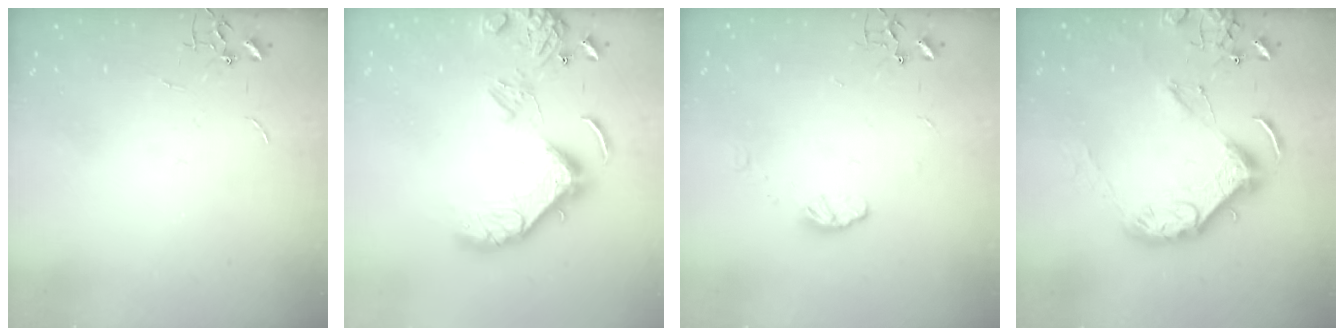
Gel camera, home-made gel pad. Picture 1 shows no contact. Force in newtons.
{"total": 15.1, "press": 15.0, "slide": 1.8}
{"total": 5.8, "press": 5.8, "slide": 0.5}
{"total": 16.3, "press": 16.1, "slide": 2.1}